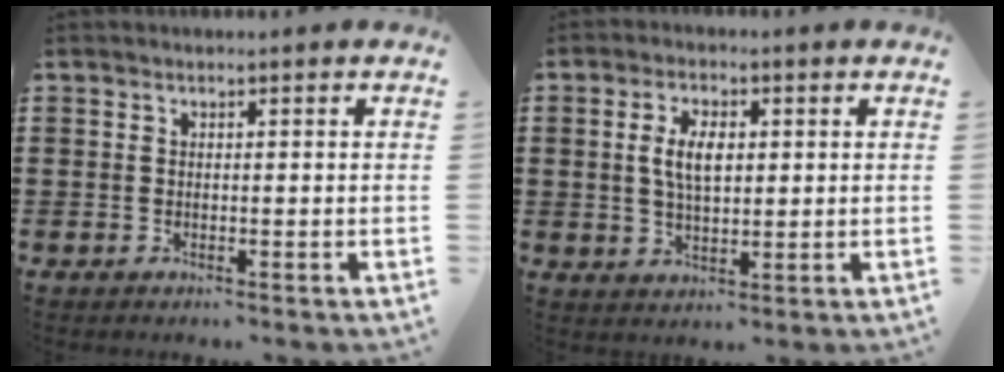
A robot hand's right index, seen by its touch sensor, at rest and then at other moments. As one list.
[{"total": 5.4, "force": [0.8, 2.5, 4.7], "torque": [-0.094, 0.010, 0.012]}]